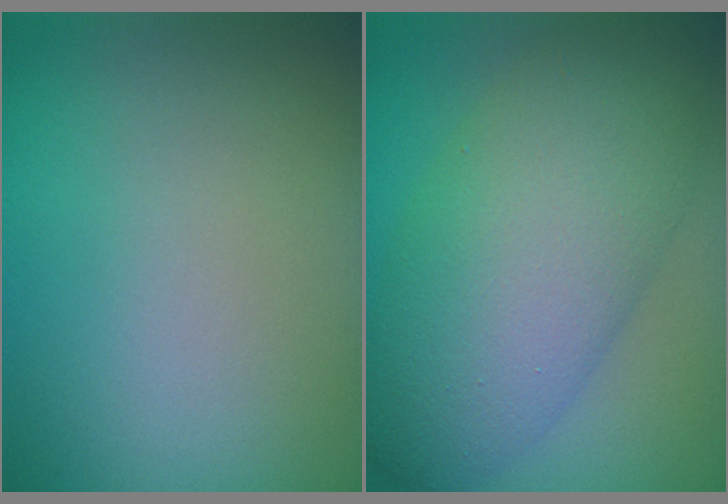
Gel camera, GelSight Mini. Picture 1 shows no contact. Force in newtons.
{"total": 9.6, "press": 9.6, "slide": 0.2}